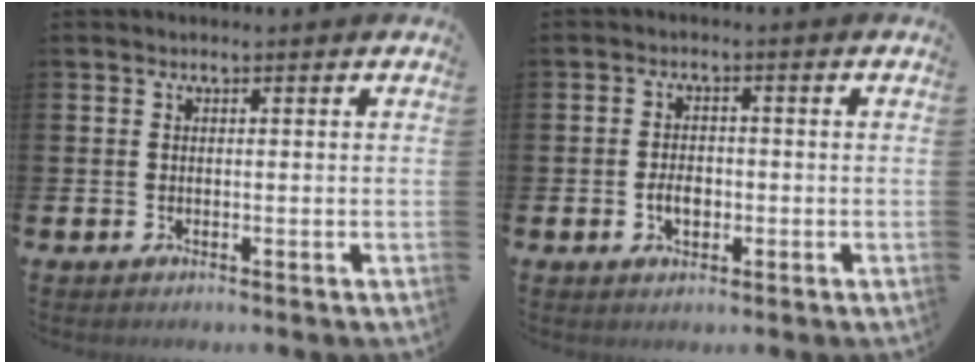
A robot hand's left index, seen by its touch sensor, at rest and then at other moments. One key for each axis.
{"total": 2.9, "fx": -0.7, "fy": 1.9, "fz": 2.1, "tx": -0.024, "ty": -0.003, "tz": -0.017}